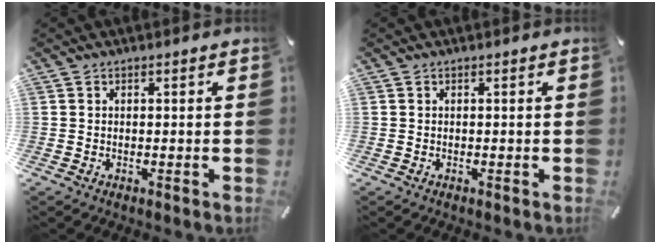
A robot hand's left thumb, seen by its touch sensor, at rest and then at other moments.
{"total": 0.0}